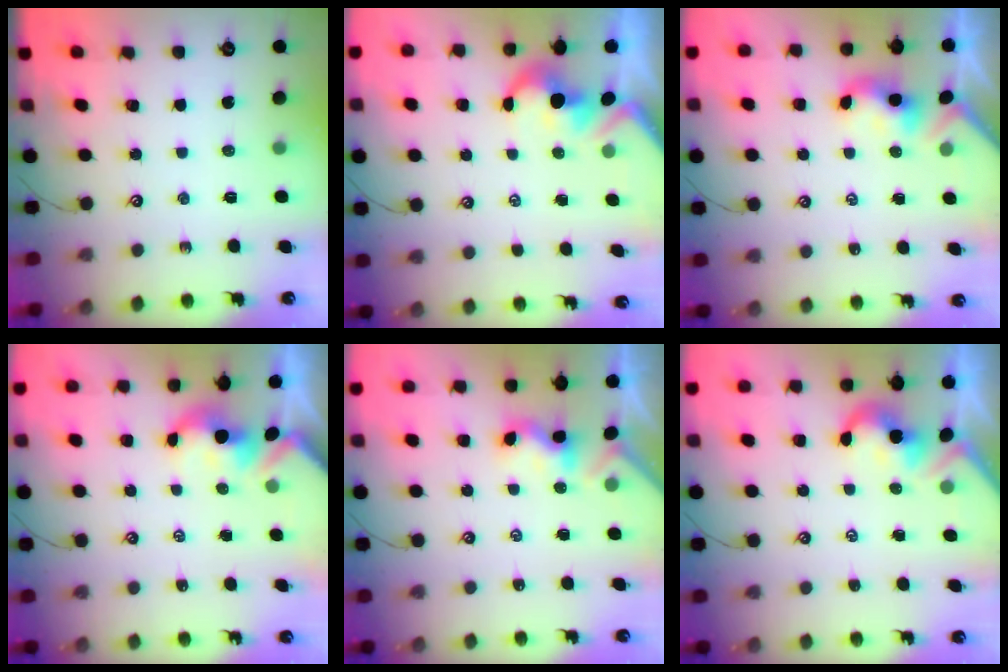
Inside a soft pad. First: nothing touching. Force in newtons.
{"total": 1.7, "press": 1.4, "slide": 0.9}
{"total": 2.4, "press": 2.4, "slide": 0.2}
{"total": 2.1, "press": 2.1, "slide": 0.2}
{"total": 2.4, "press": 2.3, "slide": 0.3}
{"total": 2.1, "press": 2.0, "slide": 0.5}